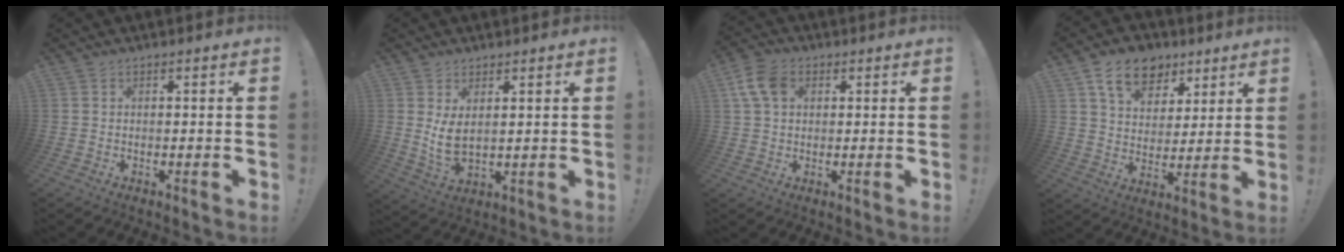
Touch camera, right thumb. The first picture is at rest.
{"total": 6.2, "force": [2.0, 2.8, 5.2], "torque": [-0.093, -0.020, 0.038]}
{"total": 8.9, "force": [3.0, 6.3, 5.6], "torque": [-0.113, 0.006, 0.060]}
{"total": 13.8, "force": [8.0, 9.3, 6.3], "torque": [-0.091, -0.038, 0.150]}